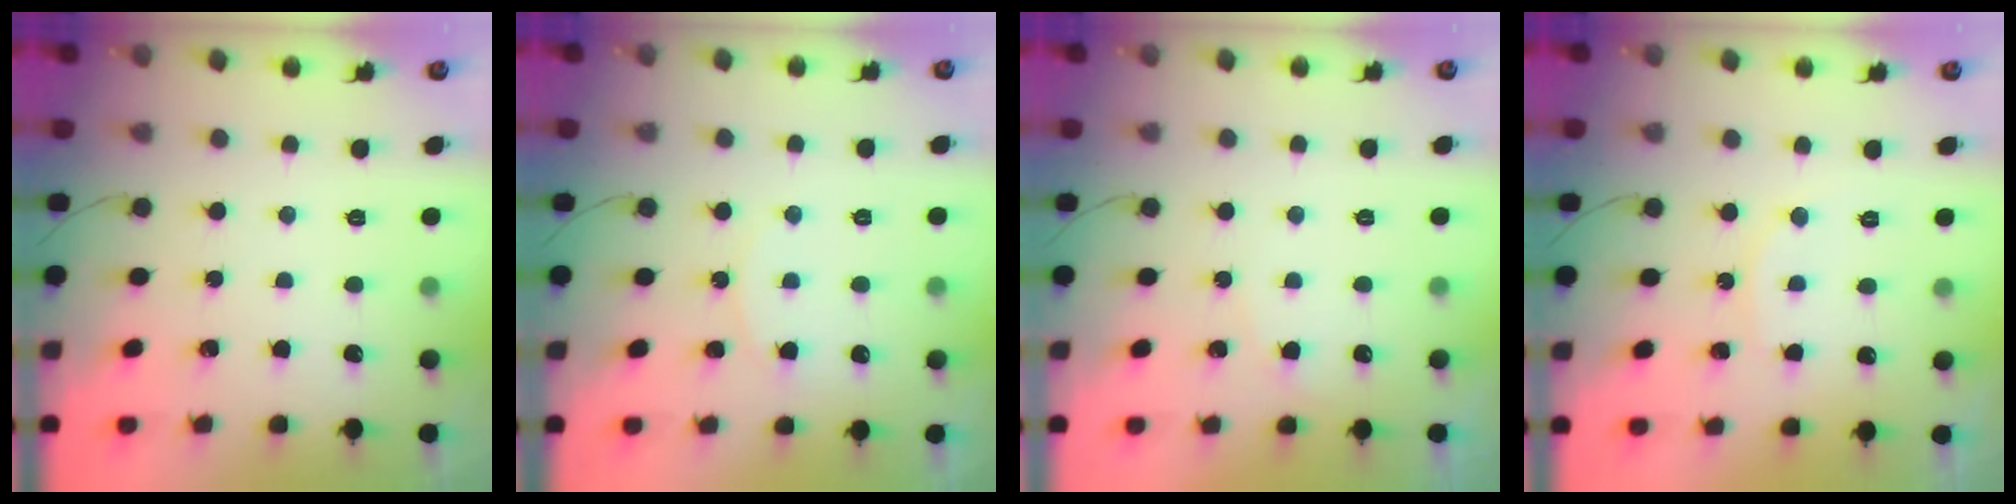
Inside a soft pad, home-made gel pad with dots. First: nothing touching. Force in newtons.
{"total": 5.5, "press": 5.5, "slide": 0.5}
{"total": 2.7, "press": 2.7, "slide": 0.2}
{"total": 6.8, "press": 6.8, "slide": 0.3}